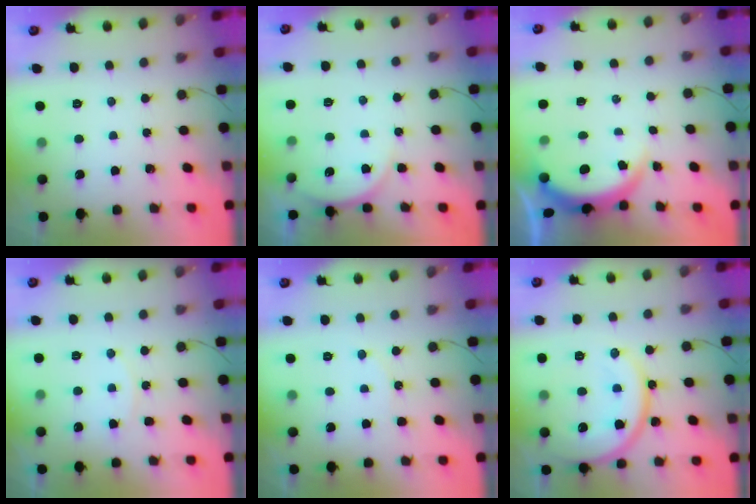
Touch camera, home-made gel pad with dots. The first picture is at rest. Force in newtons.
{"total": 4.8, "press": 4.8, "slide": 0.6}
{"total": 3.6, "press": 3.5, "slide": 0.6}
{"total": 7.5, "press": 7.5, "slide": 0.5}
{"total": 5.3, "press": 5.3, "slide": 0.6}
{"total": 16.4, "press": 16.3, "slide": 1.9}